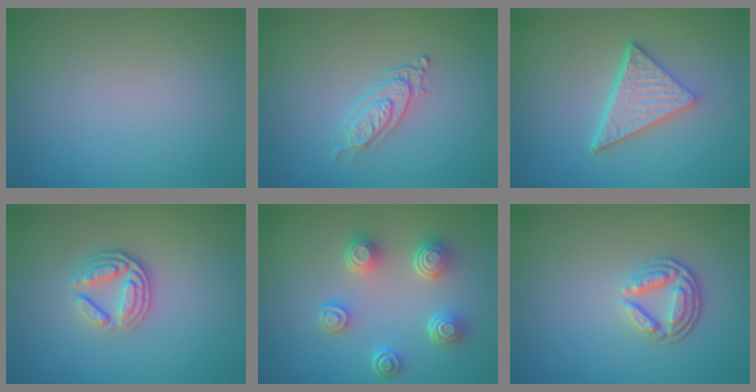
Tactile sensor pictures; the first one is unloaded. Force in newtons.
{"total": 2.5, "press": 2.0, "slide": 1.5}
{"total": 4.9, "press": 3.5, "slide": 3.5}
{"total": 3.9, "press": 2.8, "slide": 2.7}
{"total": 4.7, "press": 3.6, "slide": 3.1}
{"total": 3.6, "press": 2.8, "slide": 2.2}